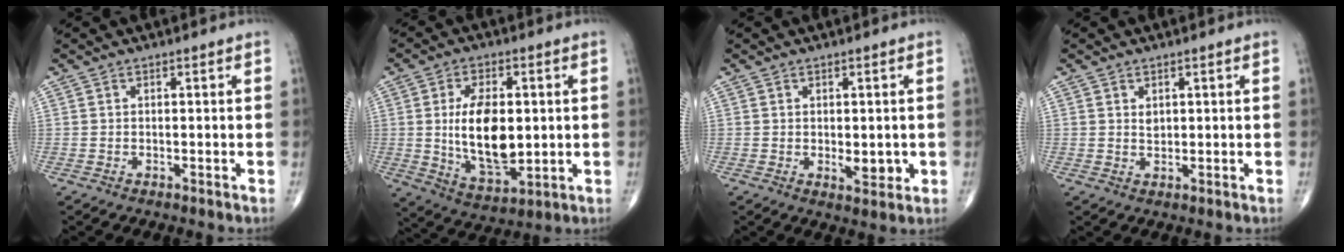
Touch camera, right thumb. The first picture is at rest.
{"total": 14.6, "force": [0.6, 7.7, 12.4], "torque": [-0.200, -0.013, 0.020]}
{"total": 4.4, "force": [-0.4, 2.3, 3.8], "torque": [-0.036, -0.008, 0.001]}
{"total": 1.4, "force": [0.6, 0.9, 0.8], "torque": [-0.007, -0.007, 0.013]}